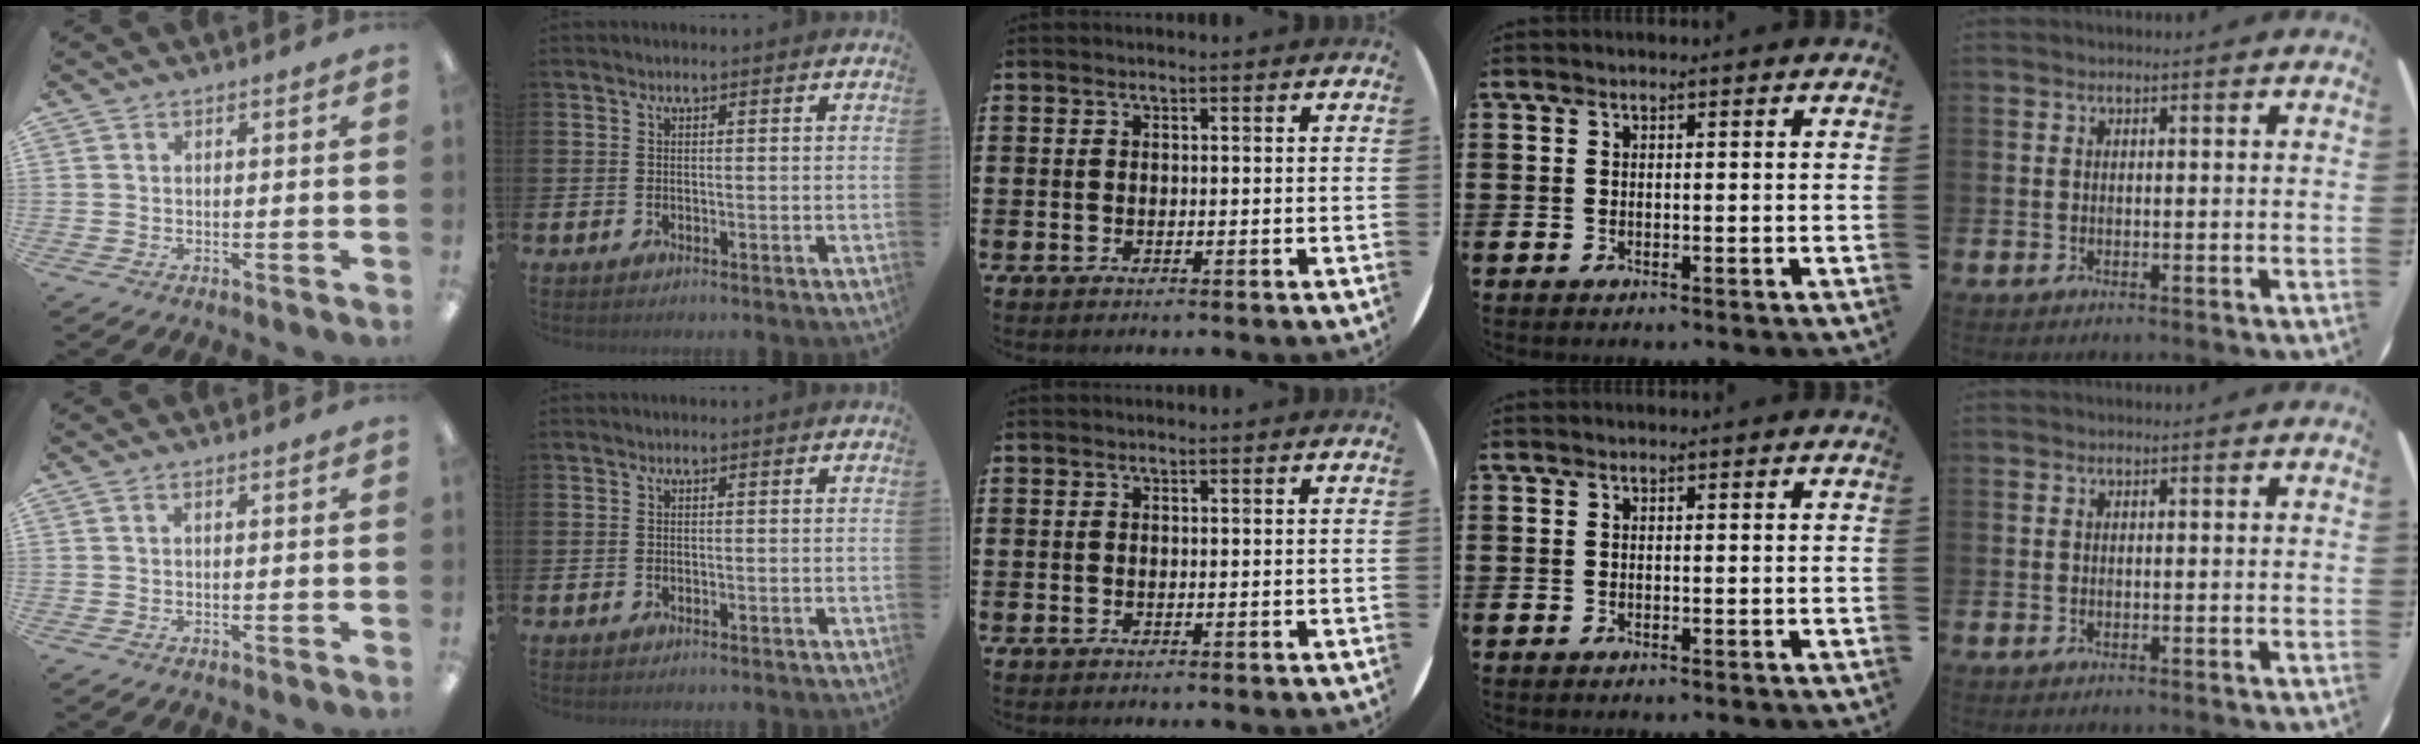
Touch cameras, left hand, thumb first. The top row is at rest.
{}